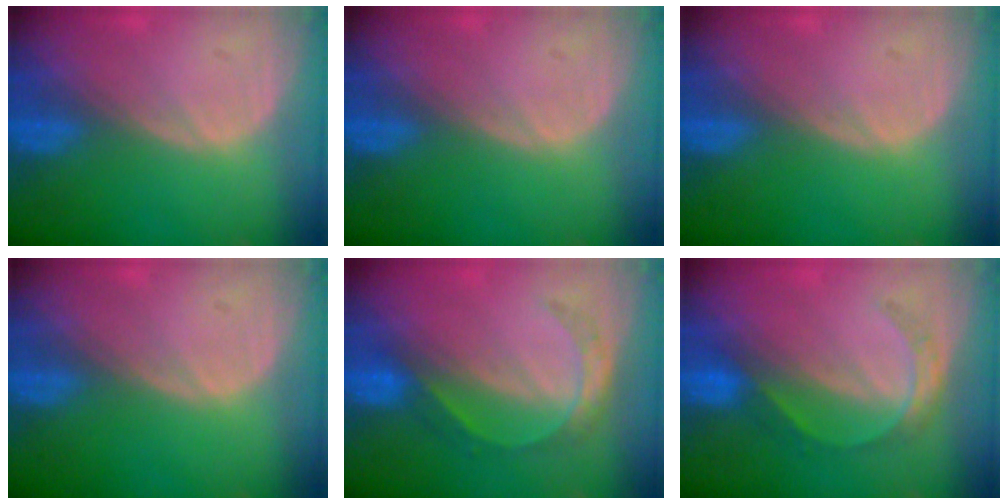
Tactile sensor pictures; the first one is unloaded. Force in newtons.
{"total": 0.0}
{"total": 0.0}
{"total": 0.0}
{"total": 5.6, "press": 4.8, "slide": 2.9}
{"total": 4.5, "press": 4.4, "slide": 0.7}